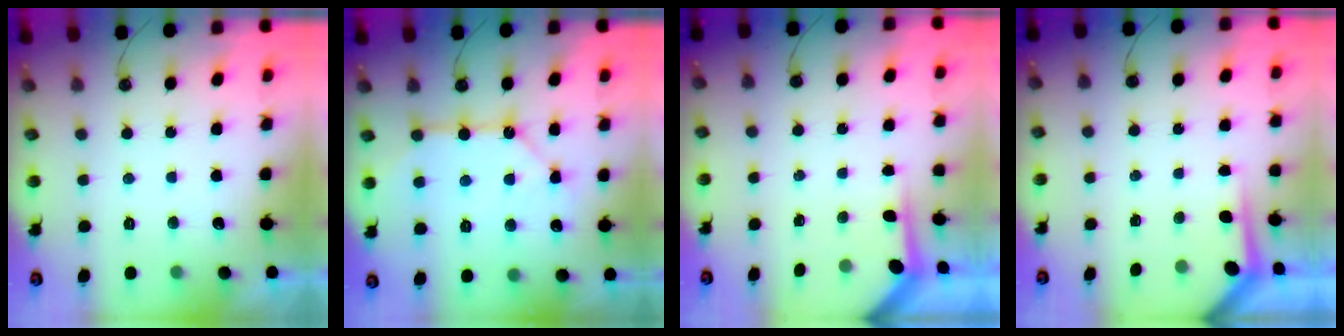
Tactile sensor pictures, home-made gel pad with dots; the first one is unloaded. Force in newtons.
{"total": 11.5, "press": 11.4, "slide": 1.2}
{"total": 3.5, "press": 3.5, "slide": 0.3}
{"total": 3.0, "press": 3.0, "slide": 0.3}